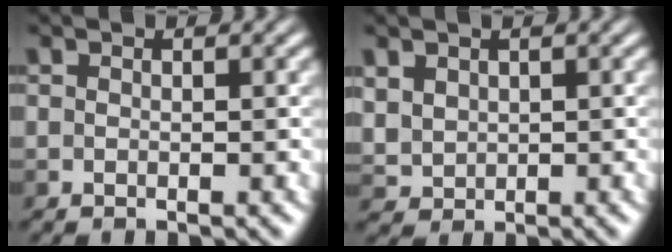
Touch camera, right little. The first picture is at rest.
{"total": 2.2, "force": [1.0, 1.8, 0.8], "torque": [-0.039, -0.003, 0.026]}